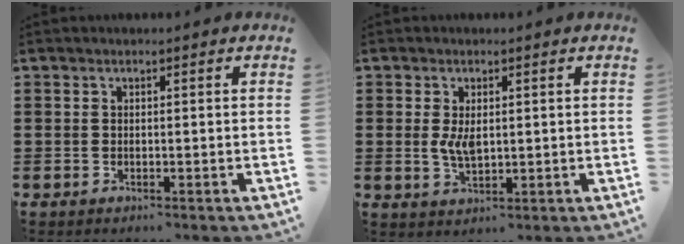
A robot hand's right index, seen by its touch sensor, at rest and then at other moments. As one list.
[{"total": 3.7, "force": [0.5, 1.9, 3.2], "torque": [-0.066, 0.005, 0.009]}]